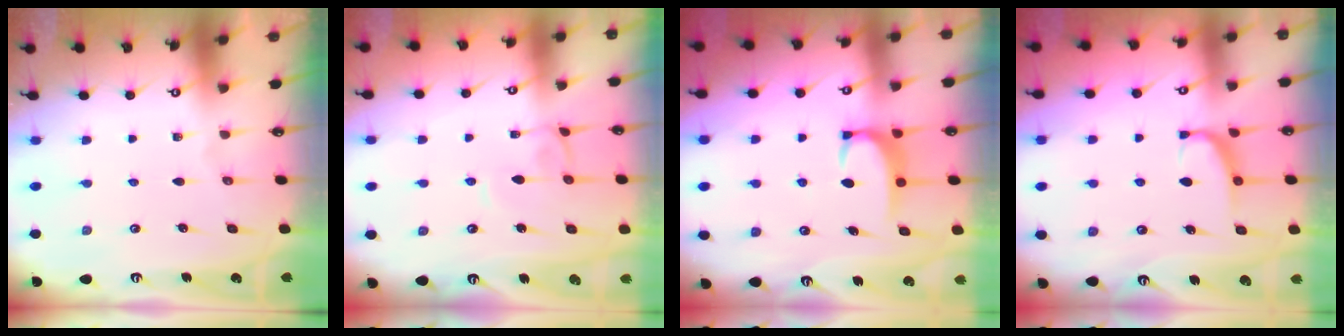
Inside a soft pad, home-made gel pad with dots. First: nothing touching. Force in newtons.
{"total": 0.8, "press": 0.7, "slide": 0.3}
{"total": 2.6, "press": 2.6, "slide": 0.4}
{"total": 2.1, "press": 2.0, "slide": 0.6}